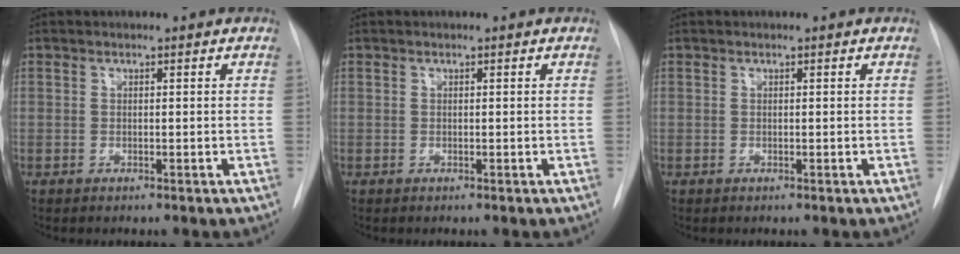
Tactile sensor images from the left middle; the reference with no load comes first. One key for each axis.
{"total": 0.0}
{"total": 0.0}